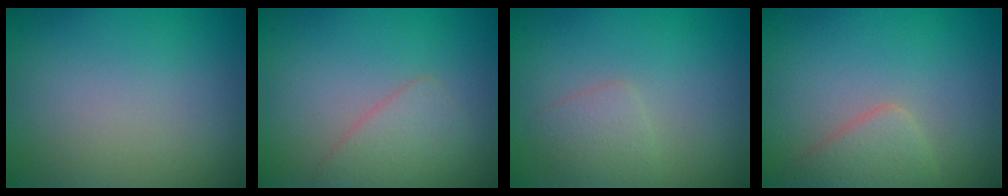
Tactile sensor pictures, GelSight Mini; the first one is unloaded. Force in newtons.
{"total": 2.1, "press": 2.1, "slide": 0.1}
{"total": 1.6, "press": 1.6, "slide": 0.1}
{"total": 2.4, "press": 2.3, "slide": 0.2}